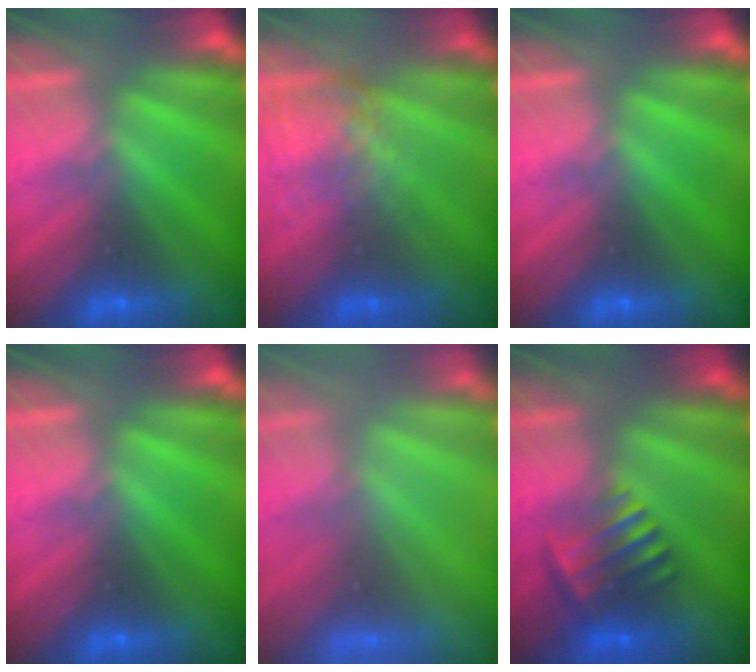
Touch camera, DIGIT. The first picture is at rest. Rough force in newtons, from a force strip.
{"total": 4.4}
{"total": 0.0}
{"total": 0.0}
{"total": 7.5}
{"total": 3.7}